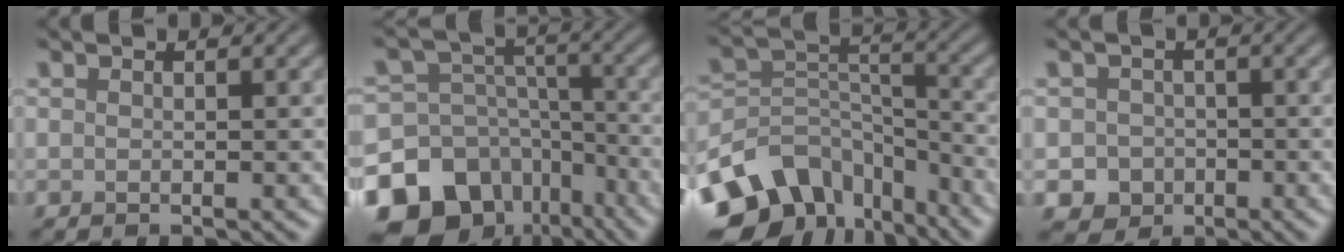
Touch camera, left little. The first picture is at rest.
{"total": 16.4, "force": [-10.2, 11.8, 5.3], "torque": [-0.122, -0.039, -0.155]}
{"total": 11.2, "force": [-7.7, 6.8, 4.4], "torque": [-0.090, 0.002, -0.137]}
{"total": 2.9, "force": [-1.0, 2.7, 0.6], "torque": [0.000, -0.001, -0.020]}